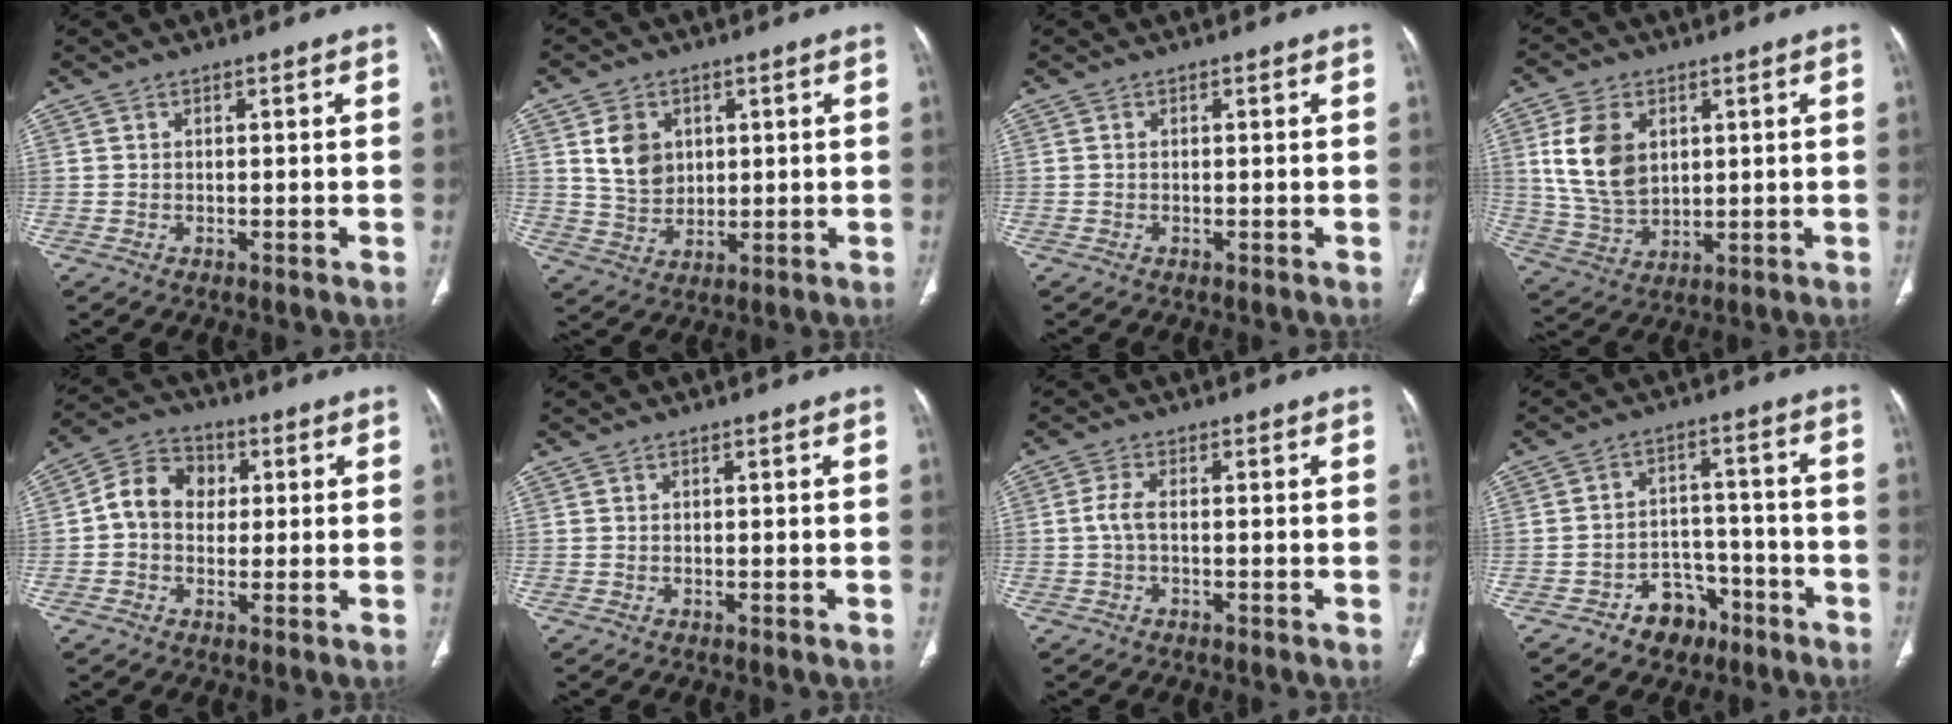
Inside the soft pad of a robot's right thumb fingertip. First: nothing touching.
{"total": 8.7, "force": [2.6, 6.8, 4.8], "torque": [-0.060, -0.016, 0.061]}
{"total": 0.0}
{"total": 11.9, "force": [3.1, 8.1, 8.0], "torque": [-0.140, -0.012, 0.071]}
{"total": 8.8, "force": [0.8, 7.2, 5.1], "torque": [-0.067, 0.022, 0.002]}
{"total": 0.0}
{"total": 2.7, "force": [-0.3, 1.0, 2.5], "torque": [-0.059, 0.000, -0.009]}
{"total": 7.6, "force": [-4.7, 5.4, 2.6], "torque": [-0.003, 0.048, -0.070]}